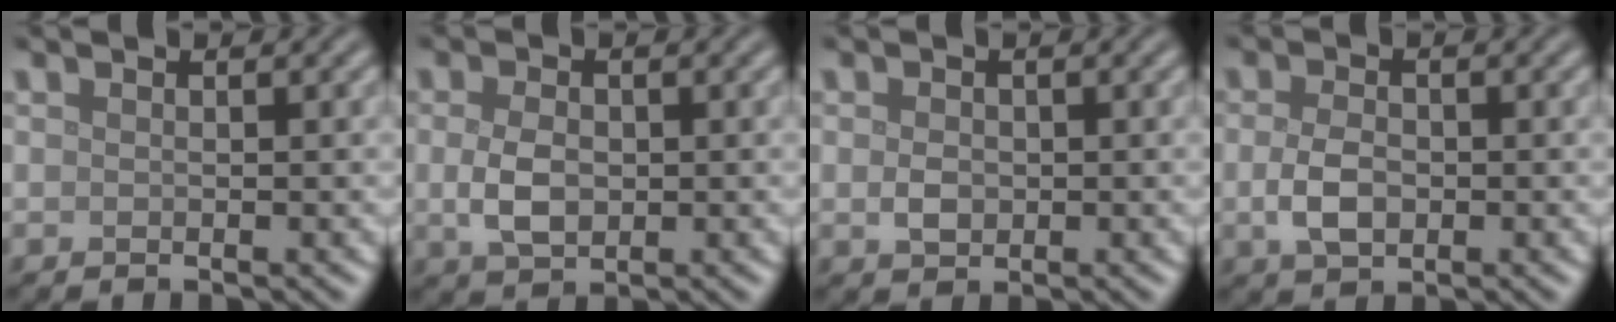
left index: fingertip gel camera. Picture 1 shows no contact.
{"total": 3.2, "force": [-0.1, 2.2, 2.3], "torque": [-0.052, -0.002, -0.002]}
{"total": 1.7, "force": [-0.1, 1.4, 1.1], "torque": [-0.022, -0.002, -0.002]}
{"total": 3.0, "force": [-0.5, 2.0, 2.2], "torque": [-0.047, -0.003, -0.009]}